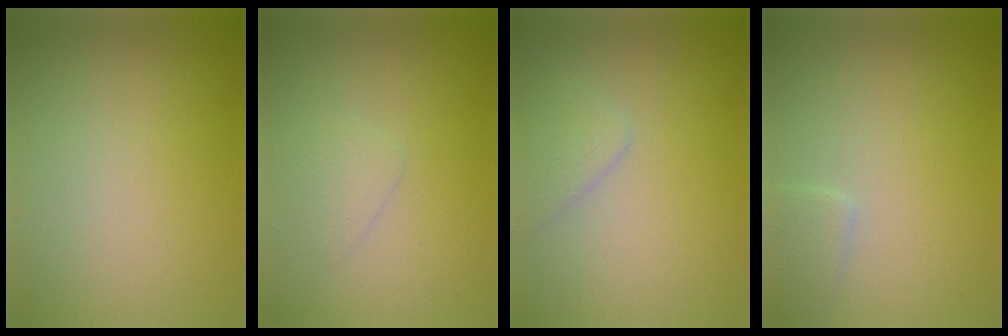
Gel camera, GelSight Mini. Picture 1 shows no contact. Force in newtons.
{"total": 1.3, "press": 1.3, "slide": 0.1}
{"total": 1.8, "press": 1.8, "slide": 0.1}
{"total": 1.7, "press": 1.7, "slide": 0.1}